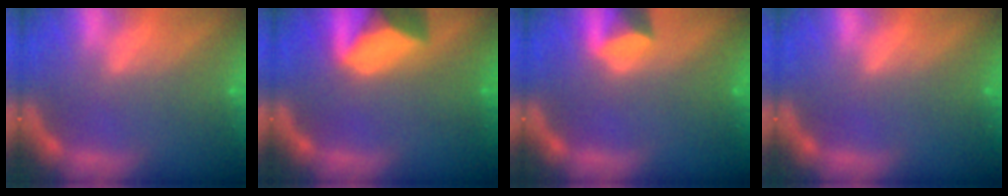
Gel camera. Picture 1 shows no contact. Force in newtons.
{"total": 7.5}
{"total": 2.4}
{"total": 0.0}